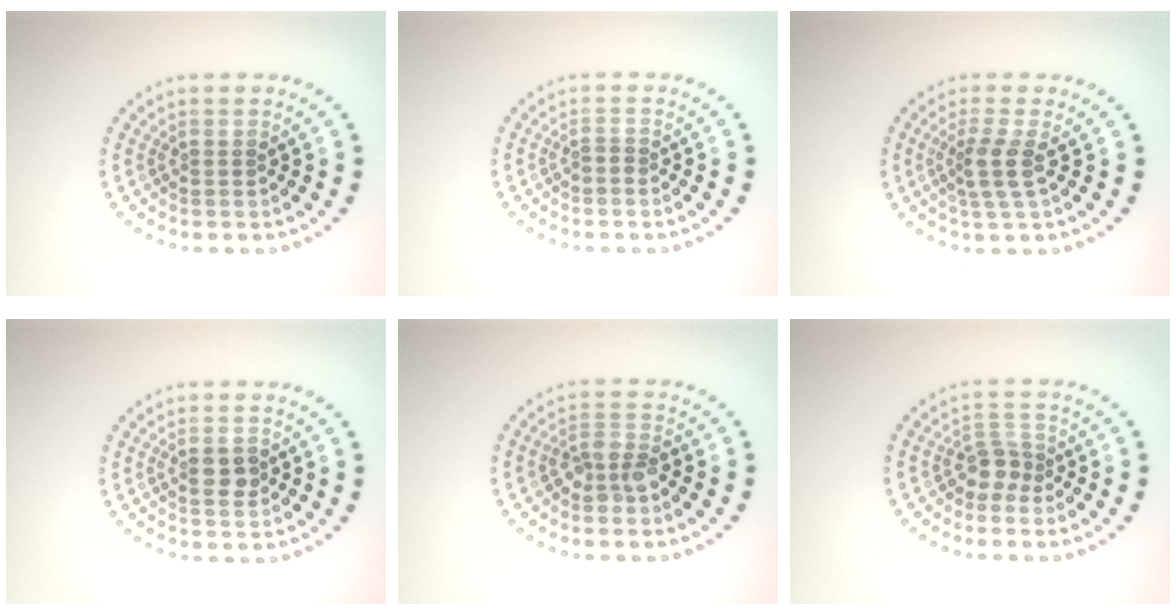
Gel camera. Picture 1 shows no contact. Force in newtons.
{"total": 0.6, "press": 0.3, "slide": 0.5}
{"total": 2.4, "press": 2.0, "slide": 1.4}
{"total": 2.0, "press": 2.0, "slide": 0.2}
{"total": 2.7, "press": 2.3, "slide": 1.4}
{"total": 2.2, "press": 1.7, "slide": 1.4}